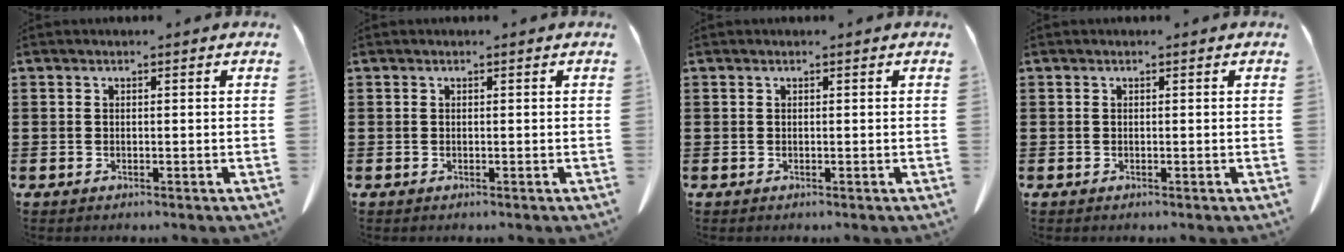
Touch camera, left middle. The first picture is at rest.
{"total": 0.0}
{"total": 0.0}
{"total": 0.0}